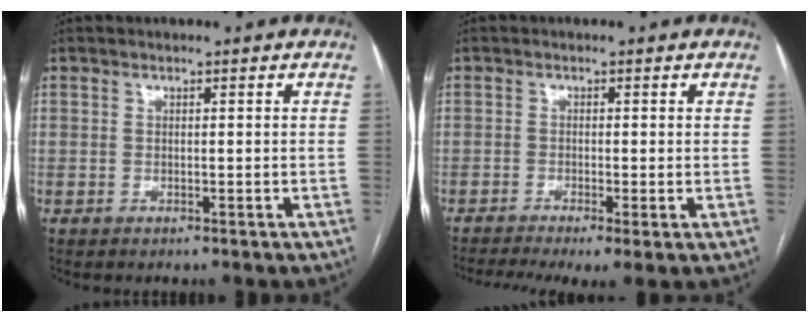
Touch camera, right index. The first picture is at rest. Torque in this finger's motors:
{"motor_torque": [0.58, -0.08, 0.15, 0.04]}